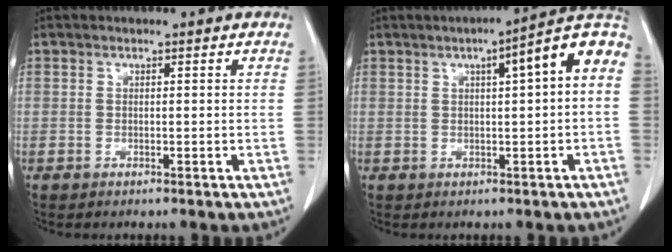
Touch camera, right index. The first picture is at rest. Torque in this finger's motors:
{"motor_torque": [0.92, -0.04, 0.45, 0.04]}